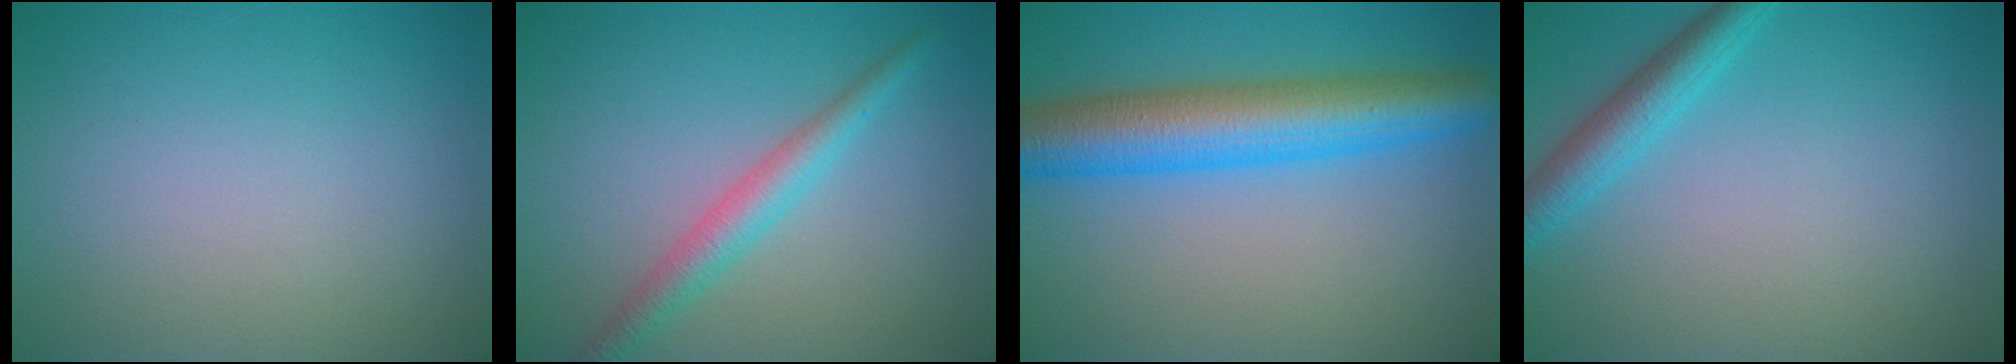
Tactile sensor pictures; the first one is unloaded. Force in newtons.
{"total": 2.9, "press": 2.9, "slide": 0.0}
{"total": 8.1, "press": 8.1, "slide": 0.2}
{"total": 3.0, "press": 3.0, "slide": 0.1}